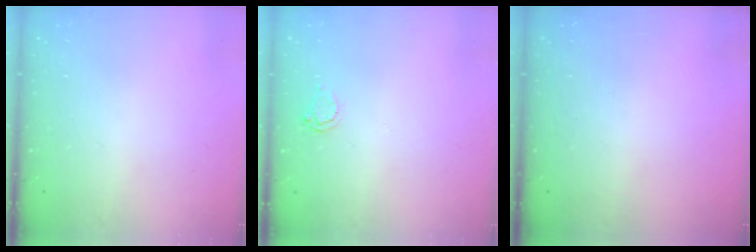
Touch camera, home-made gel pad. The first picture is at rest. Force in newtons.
{"total": 2.4, "press": 2.4, "slide": 0.2}
{"total": 0.0}